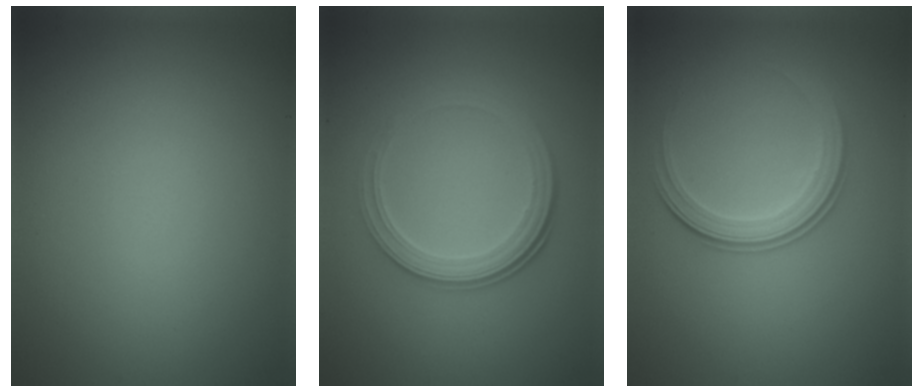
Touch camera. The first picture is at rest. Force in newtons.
{"total": 4.2, "press": 2.9, "slide": 3.0}
{"total": 2.9, "press": 2.7, "slide": 1.0}